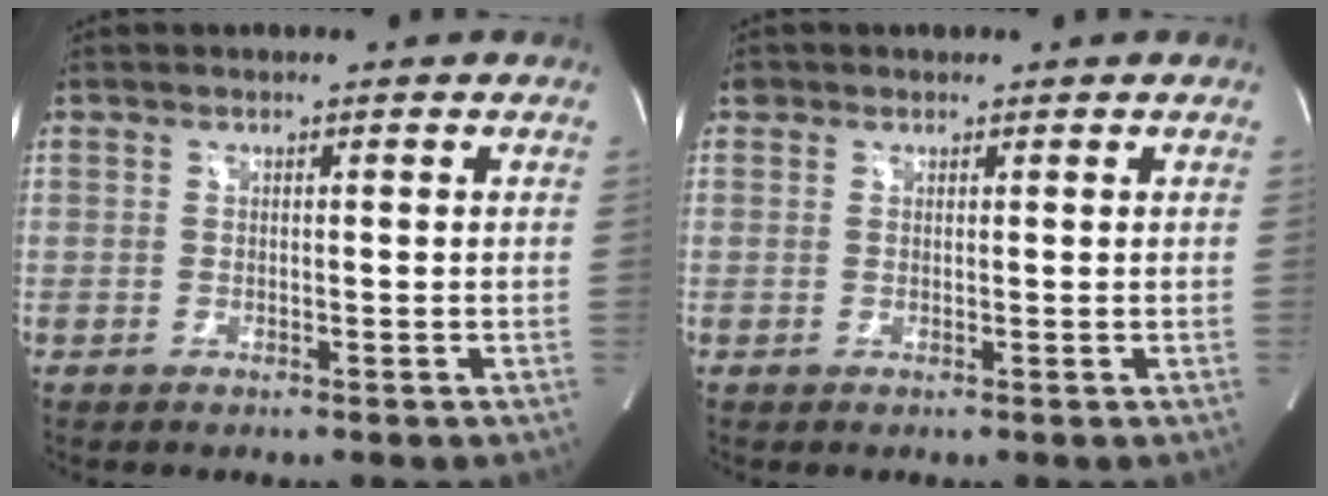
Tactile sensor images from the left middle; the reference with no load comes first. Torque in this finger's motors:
{"motor_torque": [-0.12, 0.13, -0.07, -0.01]}